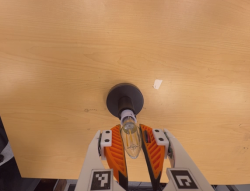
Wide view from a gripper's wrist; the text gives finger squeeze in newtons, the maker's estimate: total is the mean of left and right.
{"total": 14.4, "left": 16.1, "right": 12.7}